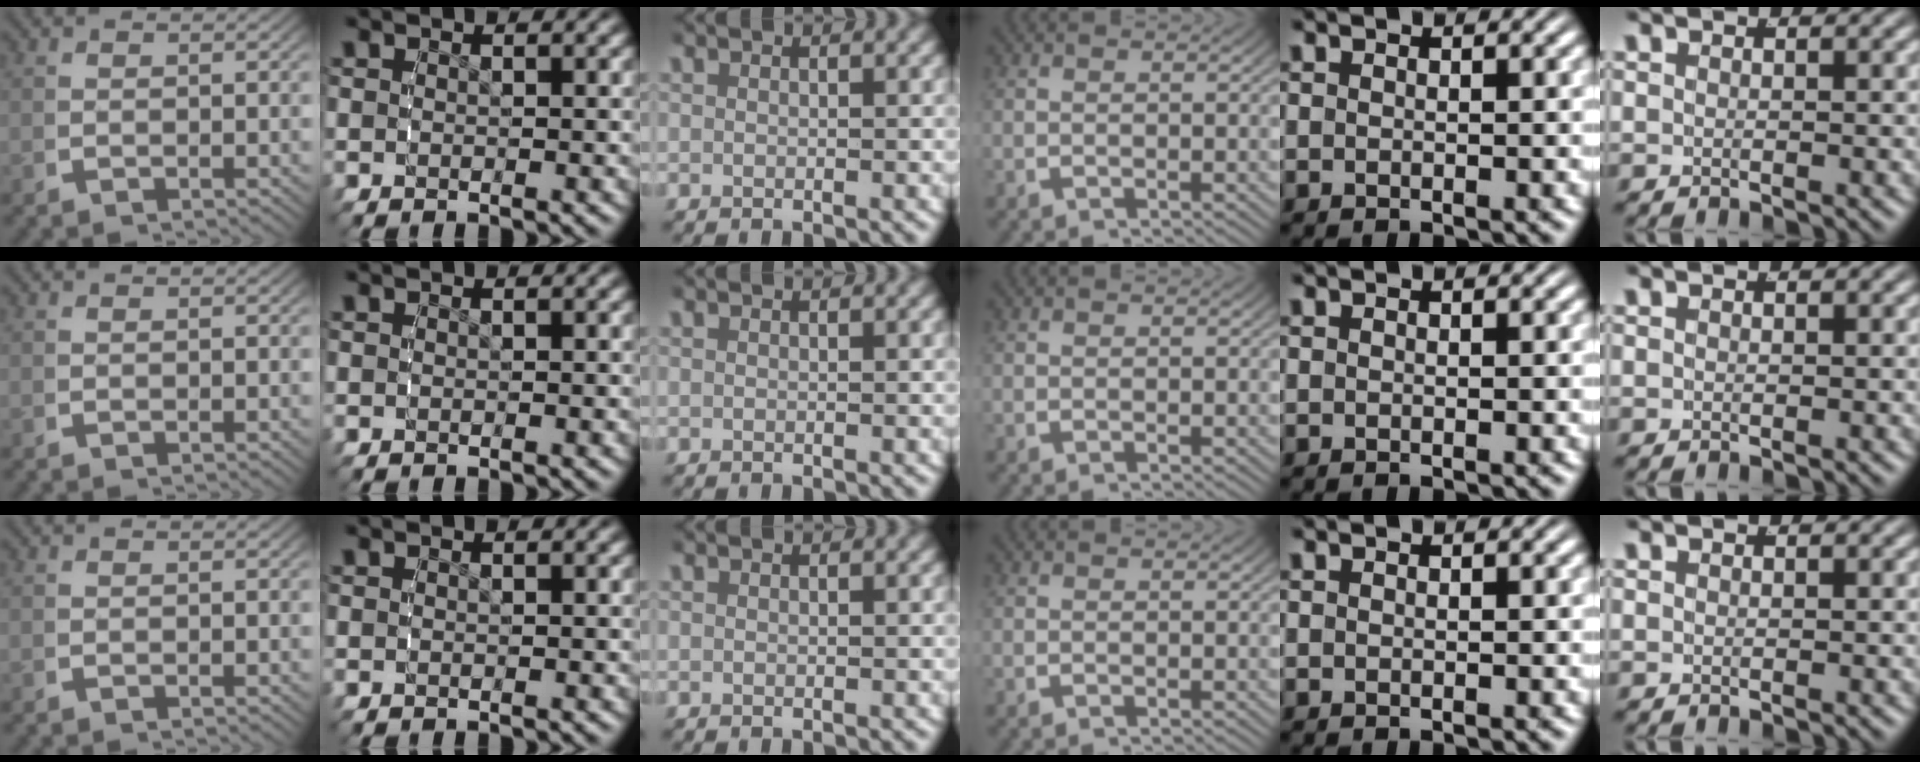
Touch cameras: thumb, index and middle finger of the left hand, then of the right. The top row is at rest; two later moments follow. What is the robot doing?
{"motion": "reach", "object": "photo album"}